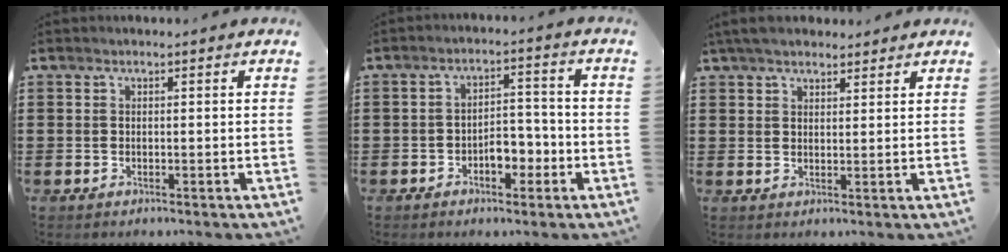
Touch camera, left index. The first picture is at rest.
{"total": 4.6, "force": [-2.2, 2.6, 3.1], "torque": [-0.057, 0.008, -0.044]}
{"total": 4.1, "force": [3.6, 1.2, 1.6], "torque": [-0.042, 0.000, 0.068]}